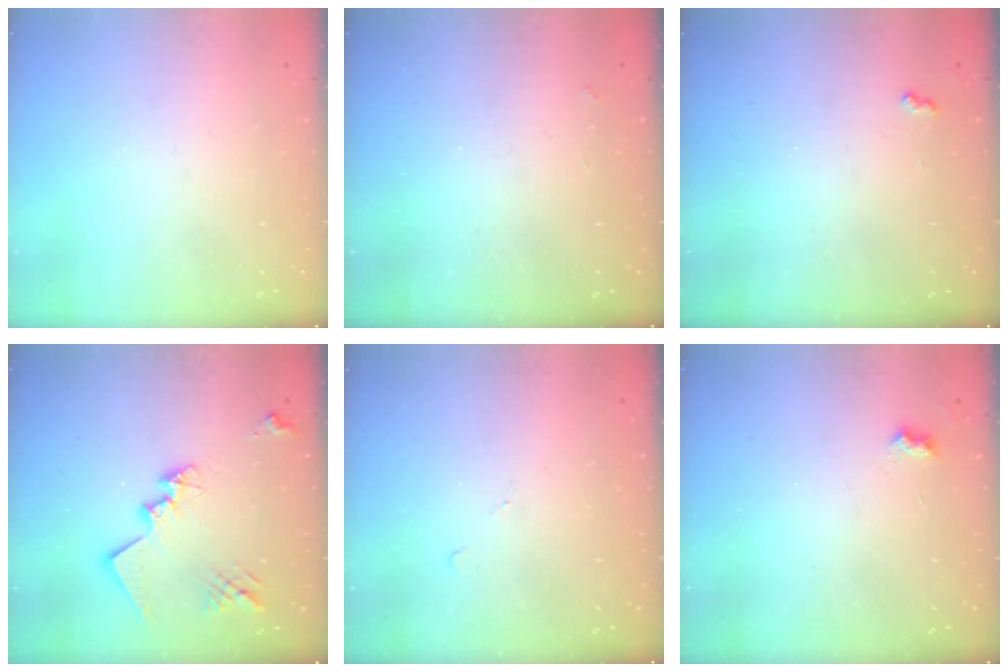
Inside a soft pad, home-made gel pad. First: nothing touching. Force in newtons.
{"total": 3.6, "press": 3.6, "slide": 0.5}
{"total": 2.9, "press": 2.9, "slide": 0.5}
{"total": 15.2, "press": 15.2, "slide": 0.4}
{"total": 5.5, "press": 5.5, "slide": 0.7}
{"total": 3.5, "press": 3.4, "slide": 0.6}